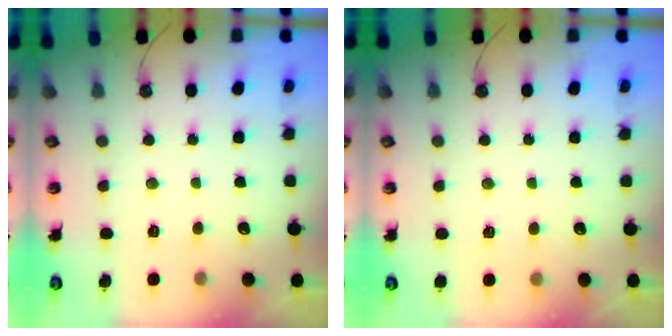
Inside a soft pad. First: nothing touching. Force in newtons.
{"total": 2.4, "press": 2.3, "slide": 0.6}